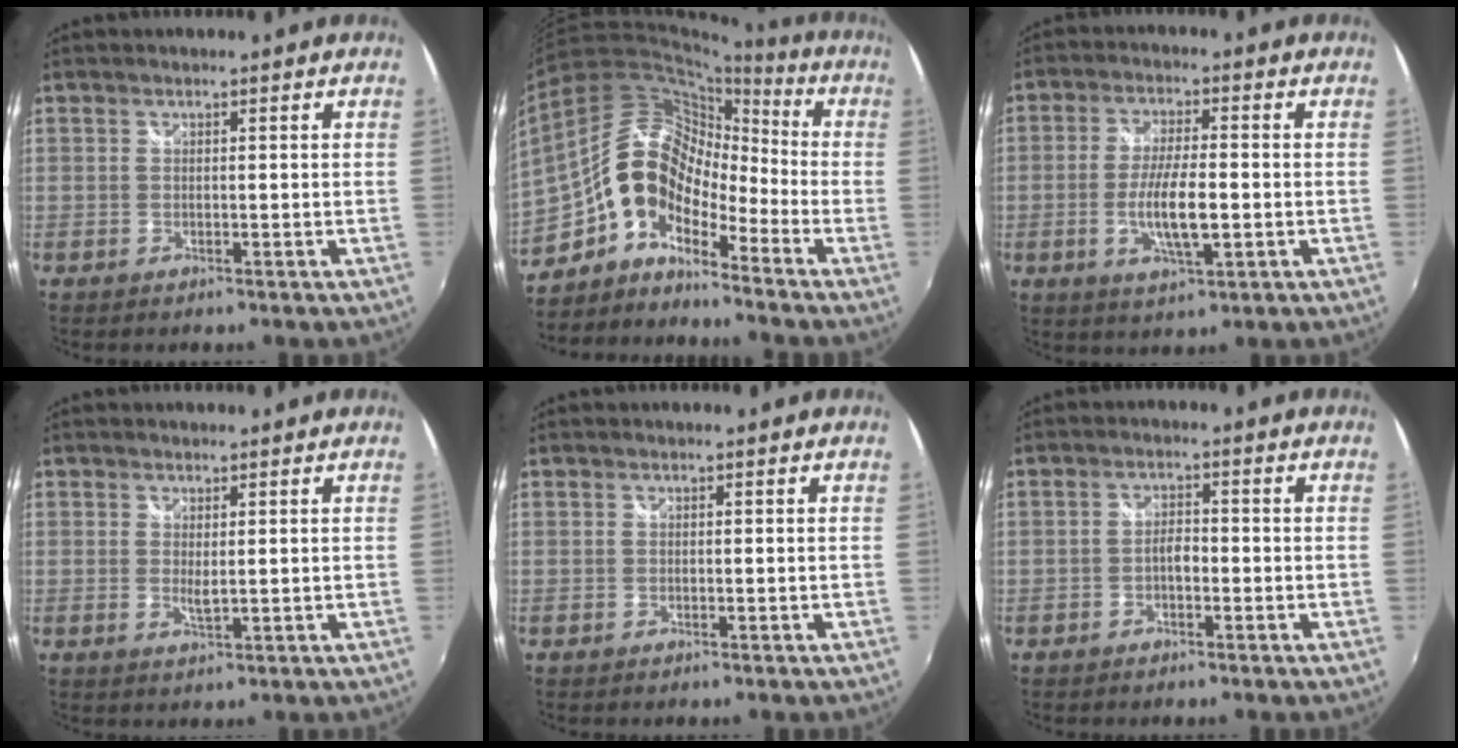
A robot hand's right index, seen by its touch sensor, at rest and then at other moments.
{"total": 13.1, "force": [-7.2, 7.3, 8.1], "torque": [-0.133, 0.022, -0.154]}
{"total": 8.7, "force": [-1.9, 2.2, 8.2], "torque": [-0.156, -0.010, -0.031]}
{"total": 2.0, "force": [0.5, 0.6, 1.8], "torque": [-0.032, -0.006, 0.007]}
{"total": 0.0}
{"total": 2.4, "force": [-1.0, 1.2, 1.8], "torque": [-0.034, 0.005, -0.020]}